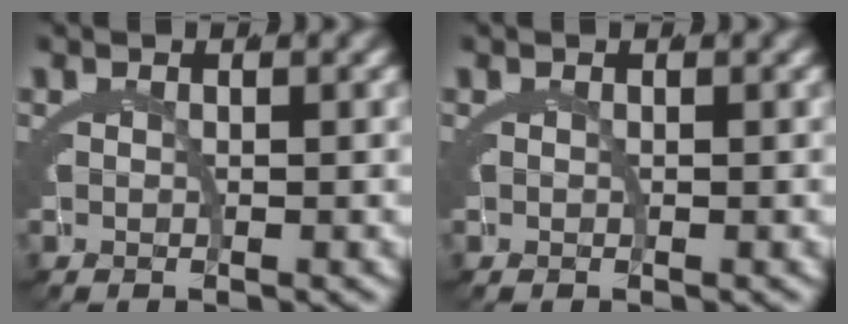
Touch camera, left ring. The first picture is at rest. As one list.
[{"total": 0.0}]